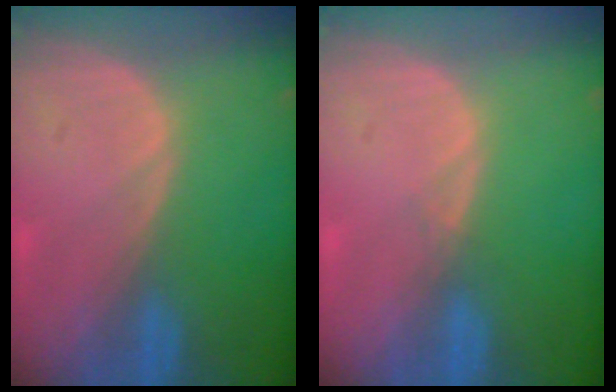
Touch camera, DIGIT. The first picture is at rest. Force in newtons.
{"total": 0.6, "press": 0.6, "slide": 0.2}